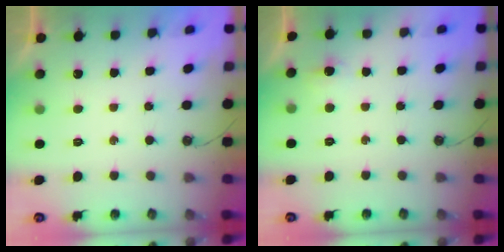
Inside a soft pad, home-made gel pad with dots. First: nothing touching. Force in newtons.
{"total": 4.9, "press": 4.6, "slide": 1.4}